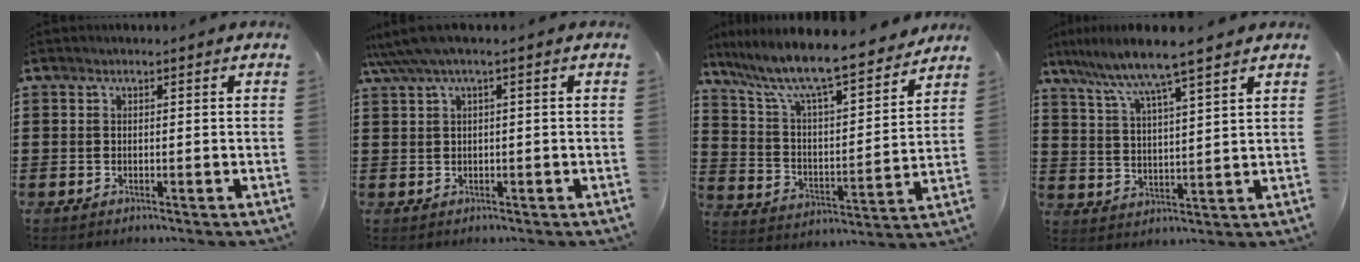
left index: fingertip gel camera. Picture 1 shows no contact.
{"total": 2.6, "force": [0.4, 0.3, 2.5], "torque": [-0.053, -0.005, 0.005]}
{"total": 9.3, "force": [8.2, 0.7, 4.4], "torque": [-0.122, -0.058, 0.134]}
{"total": 6.7, "force": [5.7, -0.6, 3.4], "torque": [-0.089, -0.033, 0.094]}